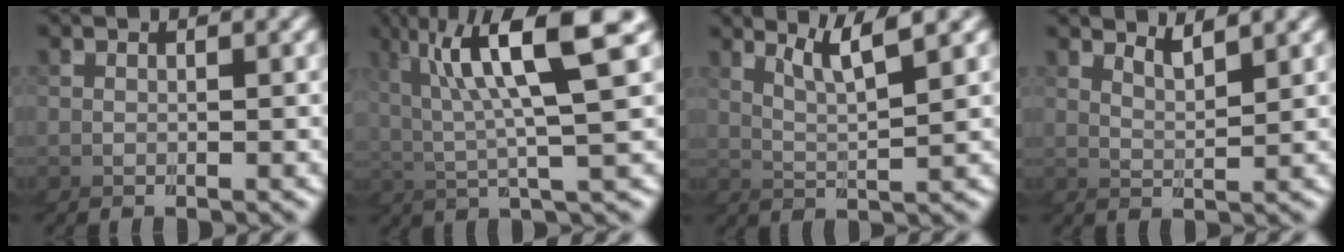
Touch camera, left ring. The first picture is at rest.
{"total": 7.5, "force": [4.8, 0.9, 5.7], "torque": [-0.115, 0.040, 0.064]}
{"total": 5.3, "force": [4.3, -2.7, -1.5], "torque": [-0.016, 0.026, 0.060]}
{"total": 4.6, "force": [3.5, -2.0, -2.2], "torque": [-0.001, 0.015, 0.048]}